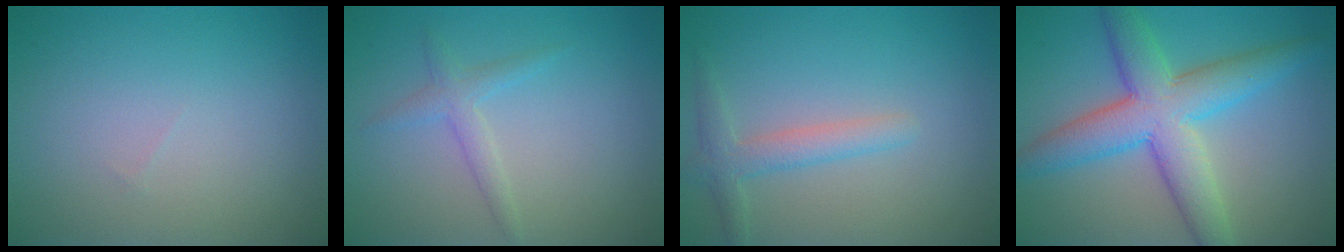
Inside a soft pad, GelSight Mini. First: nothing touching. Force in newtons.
{"total": 1.7, "press": 1.7, "slide": 0.1}
{"total": 2.4, "press": 2.4, "slide": 0.1}
{"total": 7.7, "press": 7.7, "slide": 0.3}